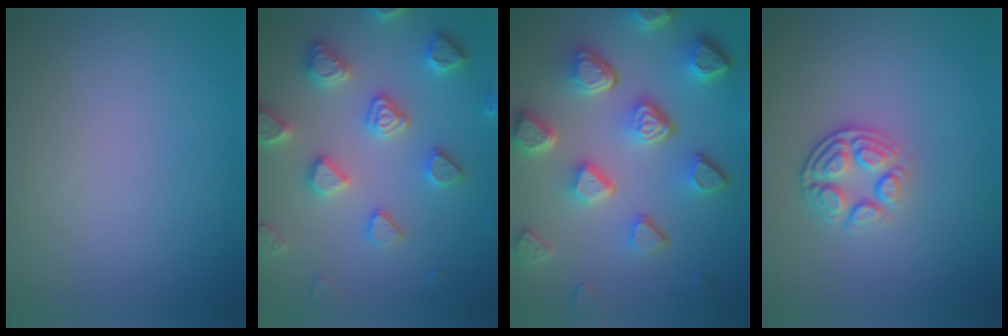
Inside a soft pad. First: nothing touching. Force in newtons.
{"total": 4.5, "press": 4.5, "slide": 0.6}
{"total": 7.7, "press": 5.7, "slide": 5.2}
{"total": 3.5, "press": 2.6, "slide": 2.4}